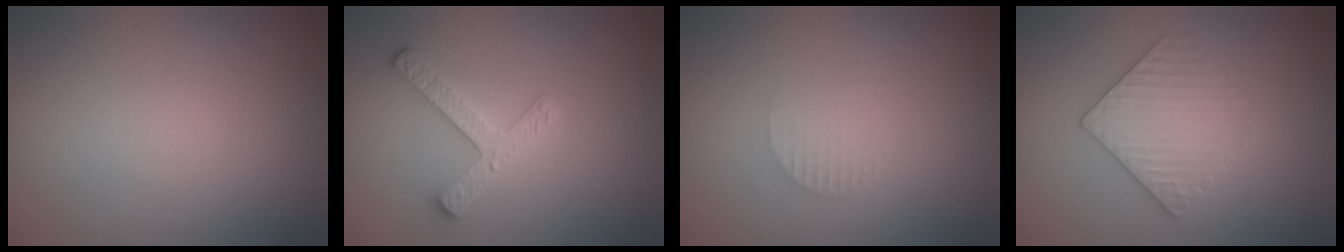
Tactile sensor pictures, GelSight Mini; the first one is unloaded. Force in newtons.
{"total": 2.9, "press": 2.9, "slide": 0.5}
{"total": 0.8, "press": 0.8, "slide": 0.2}
{"total": 3.1, "press": 3.1, "slide": 0.7}